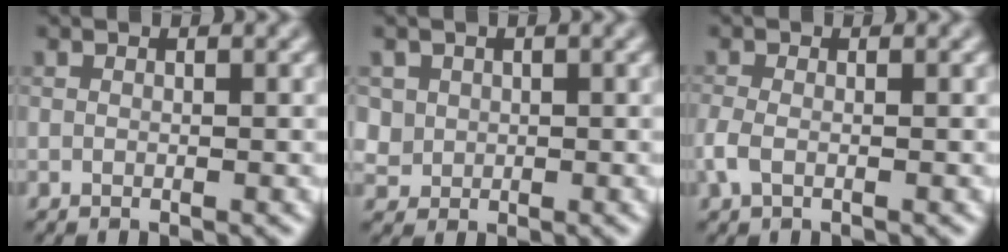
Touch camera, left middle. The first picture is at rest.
{"total": 2.1, "force": [0.8, 1.9, 0.5], "torque": [-0.016, -0.003, 0.037]}
{"total": 1.7, "force": [-0.5, 0.8, 1.4], "torque": [-0.036, -0.001, -0.016]}